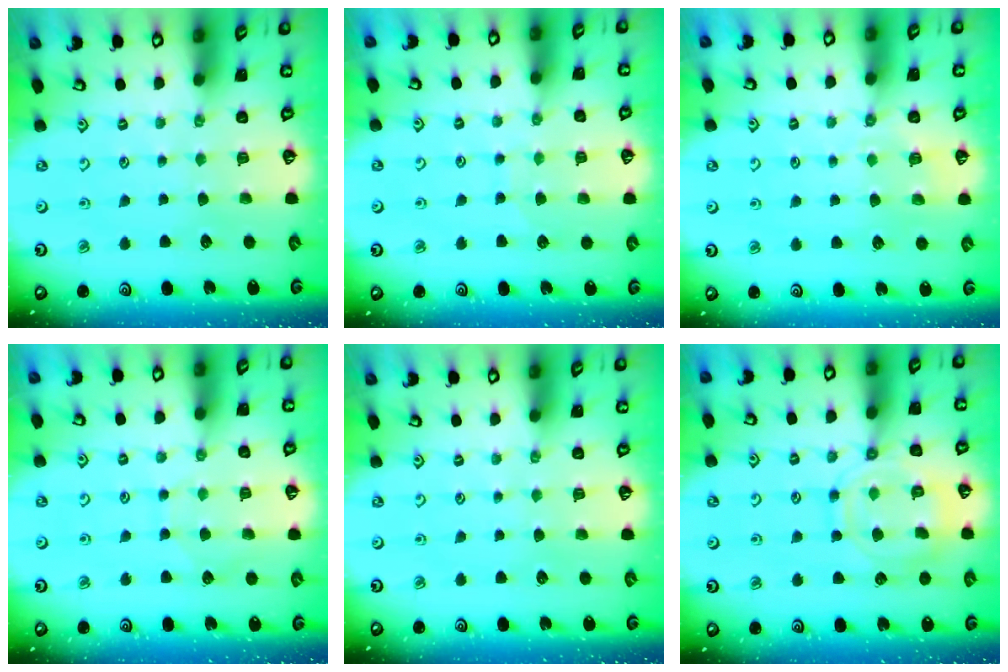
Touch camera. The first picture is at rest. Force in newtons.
{"total": 5.9, "press": 5.9, "slide": 0.4}
{"total": 4.1, "press": 3.9, "slide": 1.2}
{"total": 5.1, "press": 5.0, "slide": 0.5}
{"total": 0.0}
{"total": 11.6, "press": 11.5, "slide": 0.9}